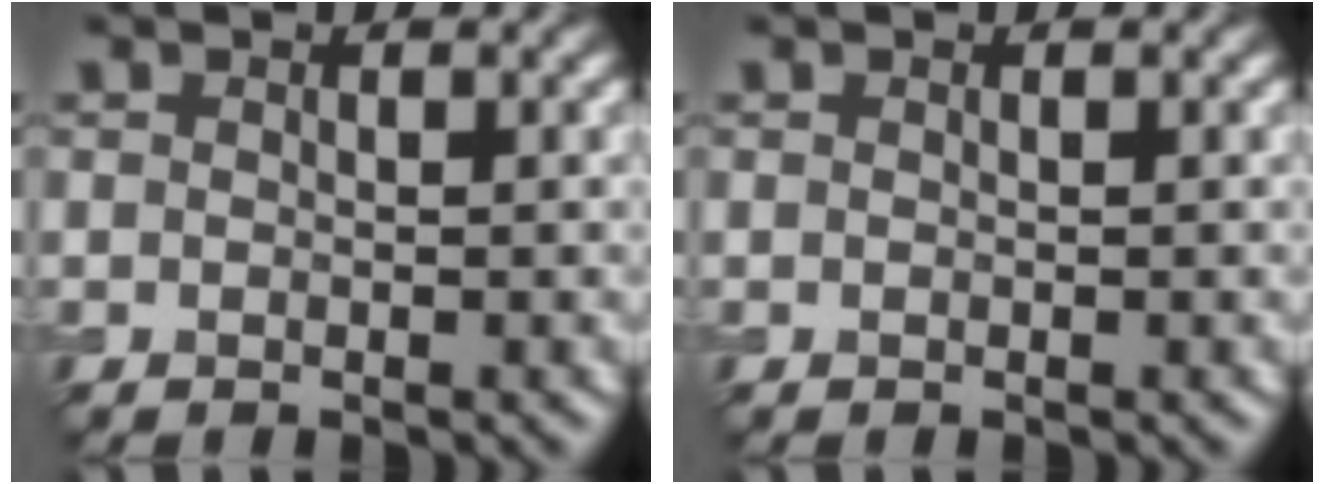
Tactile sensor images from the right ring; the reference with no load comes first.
{"total": 0.0}